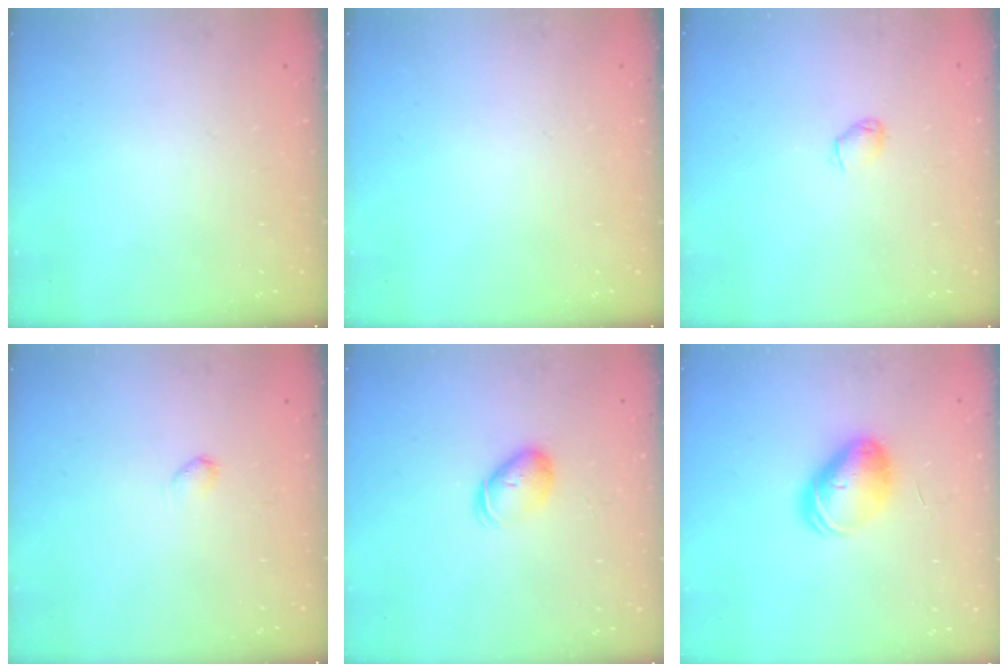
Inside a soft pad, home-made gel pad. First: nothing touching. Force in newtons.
{"total": 0.0}
{"total": 2.0, "press": 2.0, "slide": 0.4}
{"total": 2.2, "press": 2.2, "slide": 0.4}
{"total": 6.9, "press": 6.9, "slide": 0.4}
{"total": 9.3, "press": 9.2, "slide": 1.5}